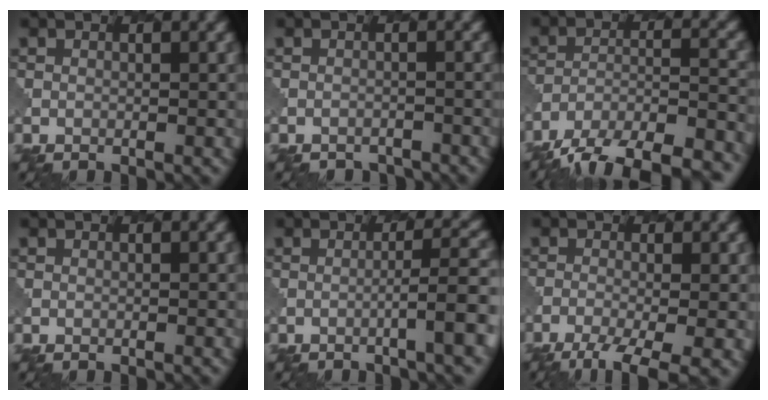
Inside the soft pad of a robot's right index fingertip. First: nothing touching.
{"total": 2.6, "force": [-2.5, 0.5, -0.1], "torque": [0.001, 0.000, -0.028]}
{"total": 13.0, "force": [-10.8, 4.4, 5.6], "torque": [-0.091, -0.014, -0.140]}
{"total": 0.0}
{"total": 4.2, "force": [-1.4, 0.3, 4.0], "torque": [-0.047, 0.017, -0.034]}
{"total": 5.2, "force": [-2.8, 1.4, 4.1], "torque": [-0.070, -0.009, -0.049]}